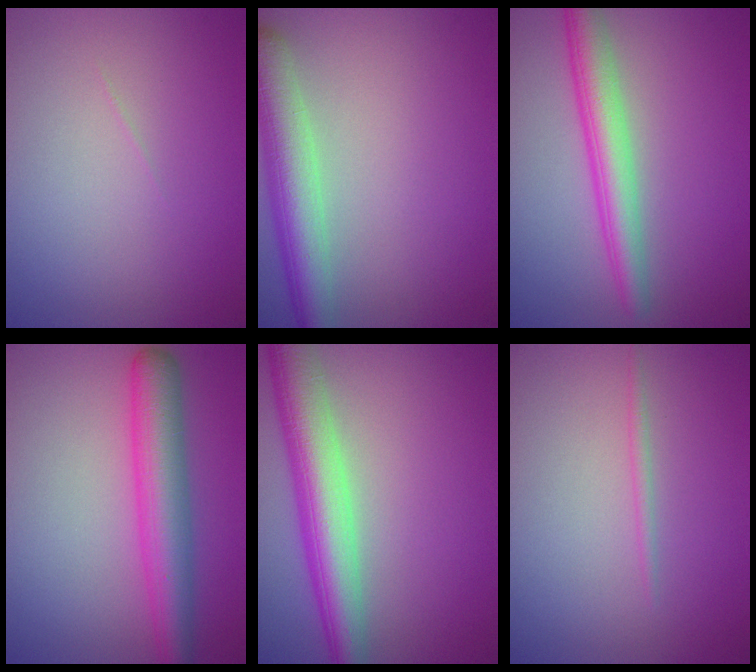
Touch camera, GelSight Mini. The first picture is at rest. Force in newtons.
{"total": 5.4, "press": 5.4, "slide": 0.1}
{"total": 4.4, "press": 4.4, "slide": 0.0}
{"total": 5.6, "press": 5.6, "slide": 0.1}
{"total": 7.0, "press": 7.0, "slide": 0.3}
{"total": 0.8, "press": 0.8, "slide": 0.0}